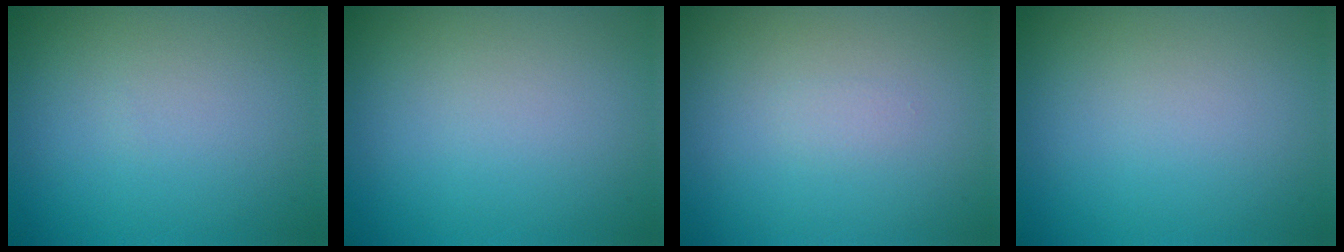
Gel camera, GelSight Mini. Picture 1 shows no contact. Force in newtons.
{"total": 0.0}
{"total": 0.5, "press": 0.5, "slide": 0.0}
{"total": 0.0}